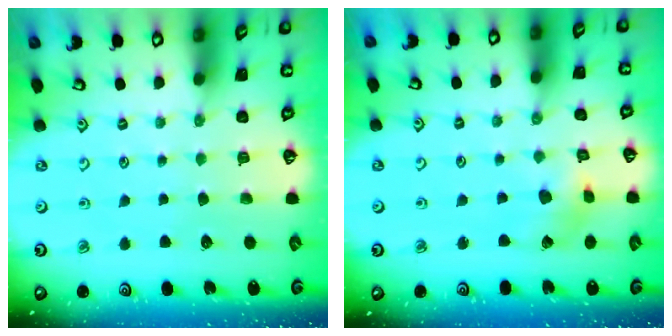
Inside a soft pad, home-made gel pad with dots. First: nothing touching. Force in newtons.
{"total": 6.2, "press": 6.2, "slide": 0.8}